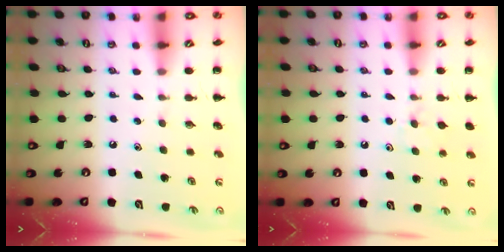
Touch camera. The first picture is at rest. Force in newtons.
{"total": 5.7, "press": 5.4, "slide": 1.9}